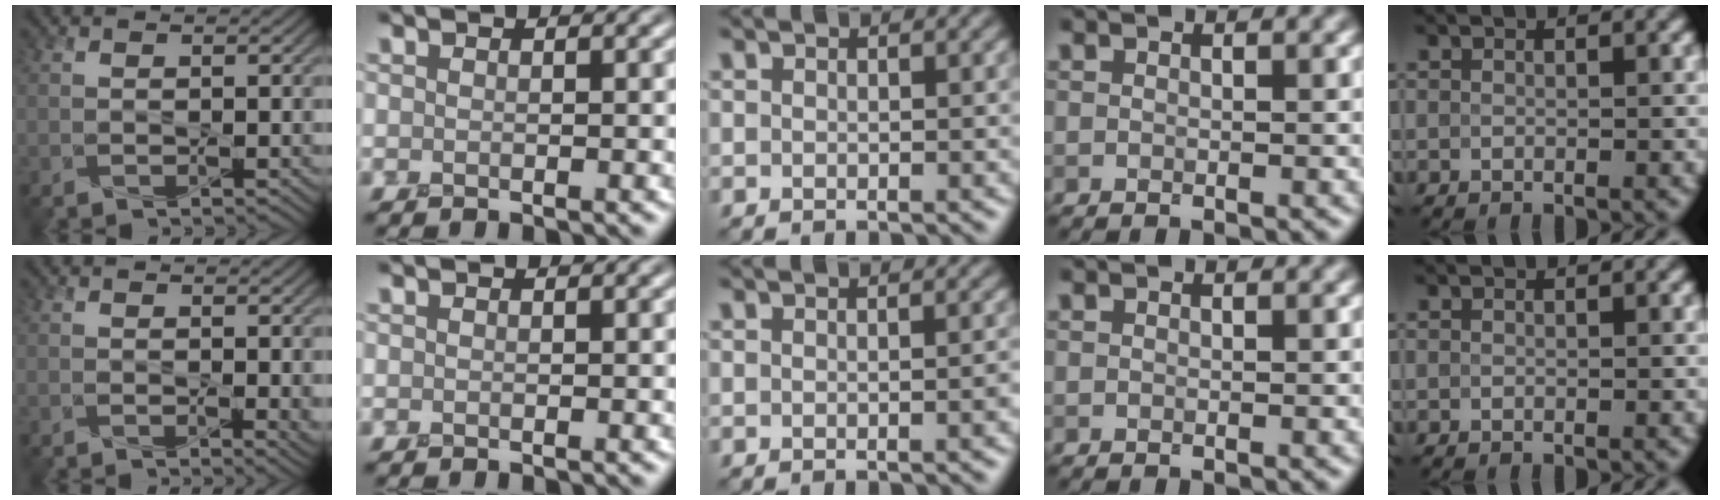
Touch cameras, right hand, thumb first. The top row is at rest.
{"thumb": {"total": 1.4, "force": [0.2, 0.4, 1.3], "torque": [-0.017, -0.007, 0.004]}, "middle": {"total": 0.8, "force": [-0.3, 0.0, 0.7], "torque": [-0.007, 0.002, -0.004]}}